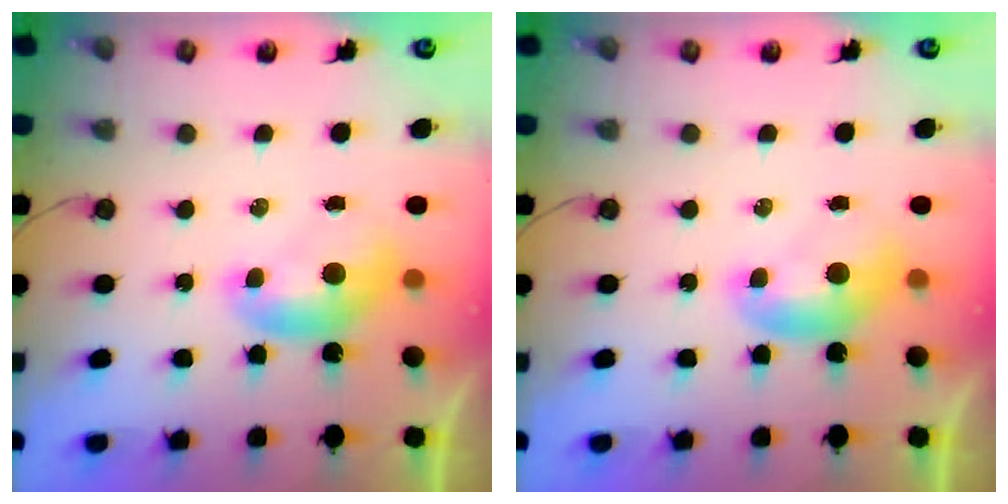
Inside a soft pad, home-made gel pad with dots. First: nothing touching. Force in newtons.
{"total": 0.0}